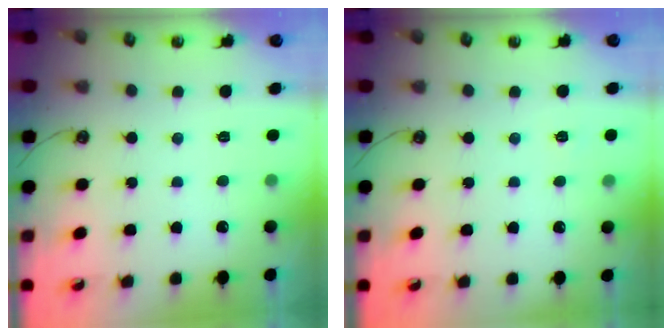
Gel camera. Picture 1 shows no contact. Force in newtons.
{"total": 2.6, "press": 2.6, "slide": 0.3}